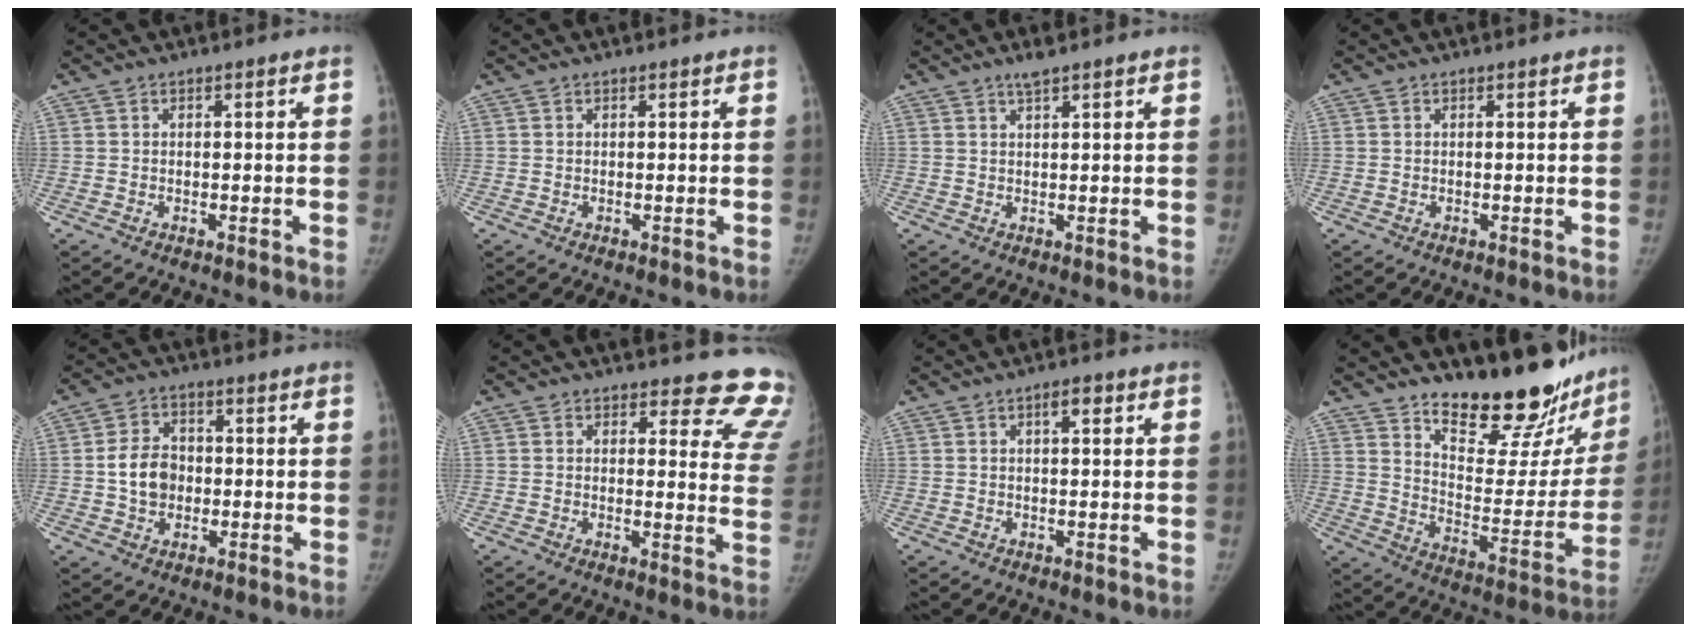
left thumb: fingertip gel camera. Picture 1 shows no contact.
{"total": 0.0}
{"total": 2.1, "force": [1.6, 0.3, 1.3], "torque": [-0.020, -0.003, 0.029]}
{"total": 0.0}
{"total": 7.2, "force": [-0.6, 5.8, 4.3], "torque": [-0.051, 0.013, -0.014]}
{"total": 13.8, "force": [12.9, 4.5, 2.2], "torque": [0.037, -0.120, 0.104]}
{"total": 2.3, "force": [0.9, 1.0, 1.8], "torque": [-0.021, 0.004, 0.013]}
{"total": 22.9, "force": [19.3, 7.7, 9.6], "torque": [-0.087, -0.142, 0.273]}